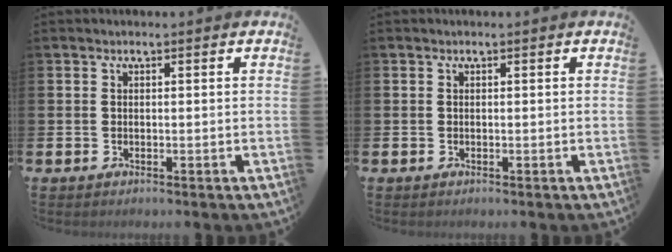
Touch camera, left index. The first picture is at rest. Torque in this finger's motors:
{"motor_torque": [-0.13, -0.06, 0.03, 0.02]}